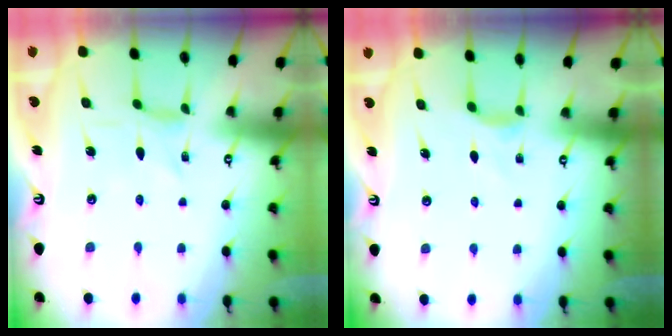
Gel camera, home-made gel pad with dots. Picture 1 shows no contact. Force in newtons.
{"total": 4.2, "press": 4.2, "slide": 0.7}